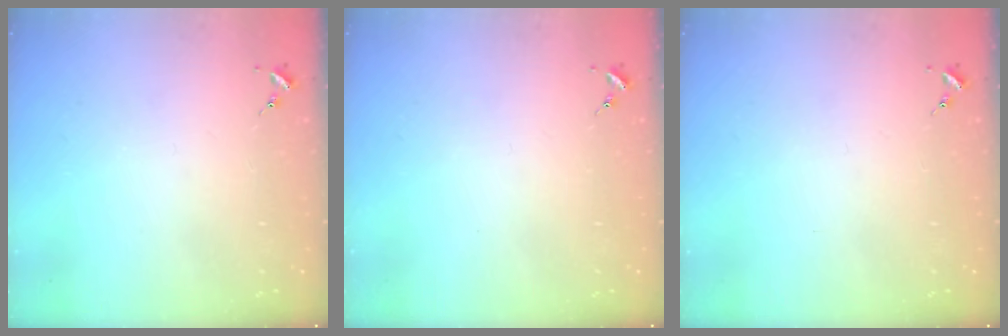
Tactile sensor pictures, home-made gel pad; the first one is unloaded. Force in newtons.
{"total": 0.0}
{"total": 0.0}